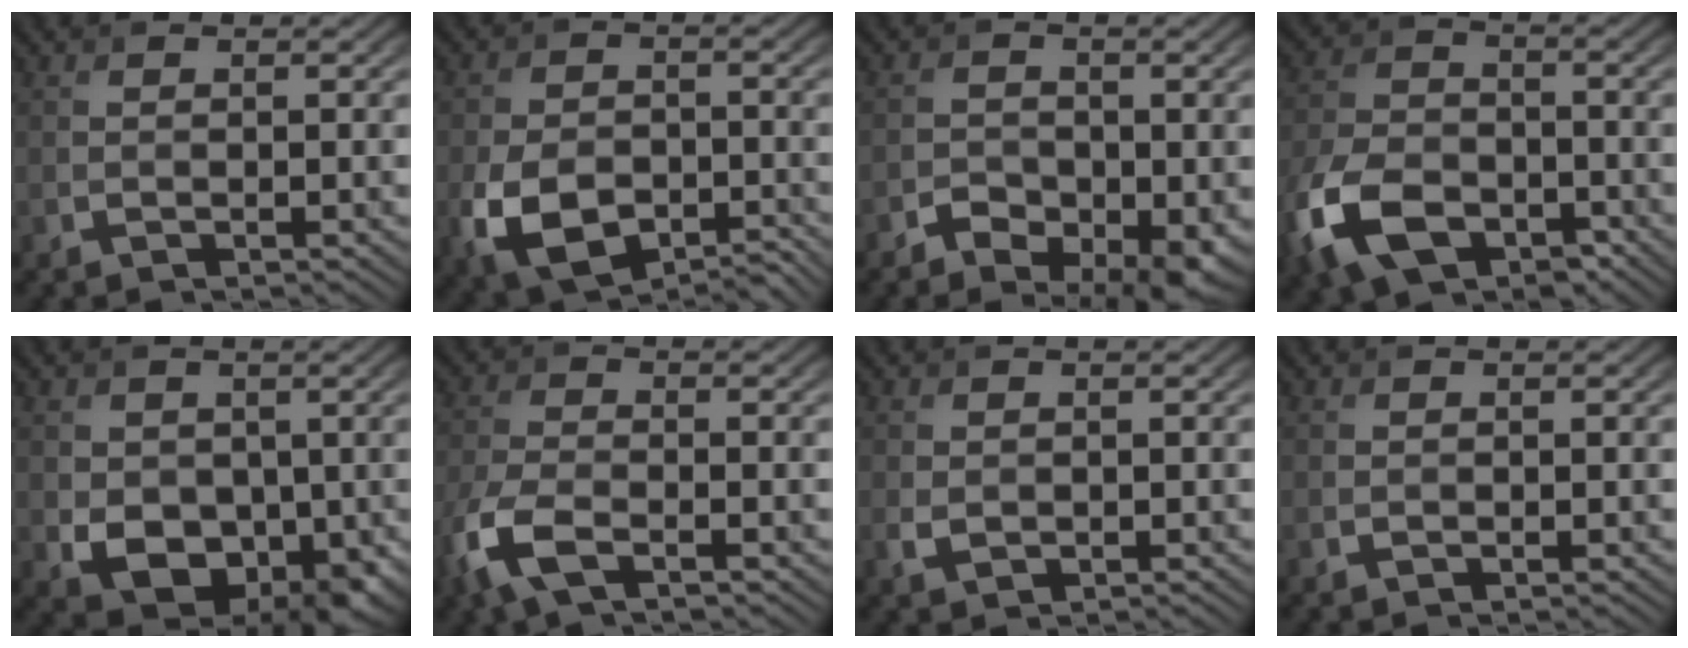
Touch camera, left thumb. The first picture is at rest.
{"total": 9.2, "force": [-4.2, 5.6, 5.9], "torque": [-0.131, -0.026, -0.064]}
{"total": 5.9, "force": [-3.1, 3.4, 3.7], "torque": [-0.059, -0.008, -0.049]}
{"total": 11.2, "force": [-5.9, 6.6, 6.8], "torque": [-0.171, -0.021, -0.120]}
{"total": 7.3, "force": [-0.5, 5.6, 4.6], "torque": [-0.092, -0.029, -0.001]}
{"total": 6.0, "force": [-3.4, 2.4, 4.3], "torque": [-0.112, -0.011, -0.079]}
{"total": 1.5, "force": [-0.2, 1.2, 0.9], "torque": [-0.023, -0.008, -0.001]}
{"total": 0.0}